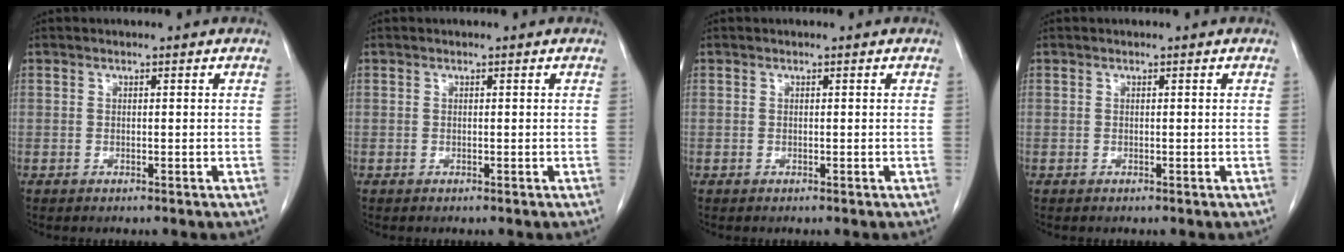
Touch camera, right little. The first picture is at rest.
{"total": 0.0}
{"total": 0.0}
{"total": 0.0}